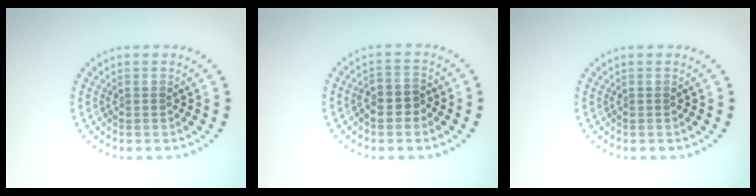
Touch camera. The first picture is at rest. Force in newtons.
{"total": 1.7, "press": 1.6, "slide": 0.8}
{"total": 0.0}